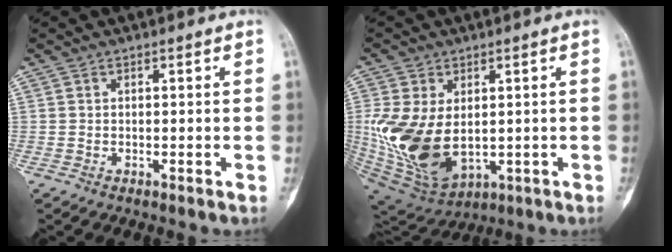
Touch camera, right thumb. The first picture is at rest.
{"total": 18.0, "force": [-0.2, 11.4, 13.9], "torque": [-0.298, -0.018, 0.027]}